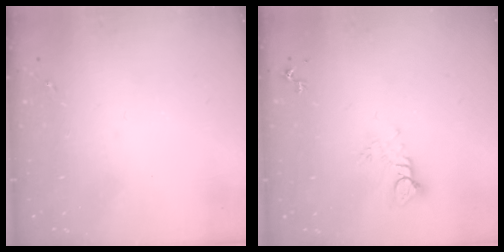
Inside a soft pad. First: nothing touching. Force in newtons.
{"total": 5.7, "press": 5.7, "slide": 0.3}